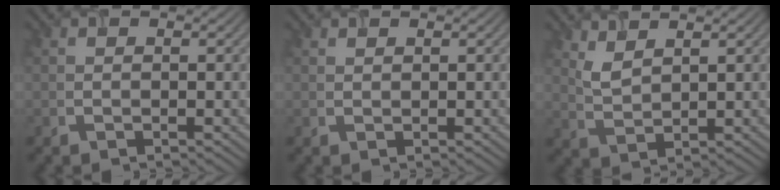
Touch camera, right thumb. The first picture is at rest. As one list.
[{"total": 0.5, "force": [0.5, 0.1, 0.1], "torque": [-0.005, -0.002, 0.012]}, {"total": 3.2, "force": [2.3, 1.1, 1.9], "torque": [-0.056, -0.005, 0.057]}]